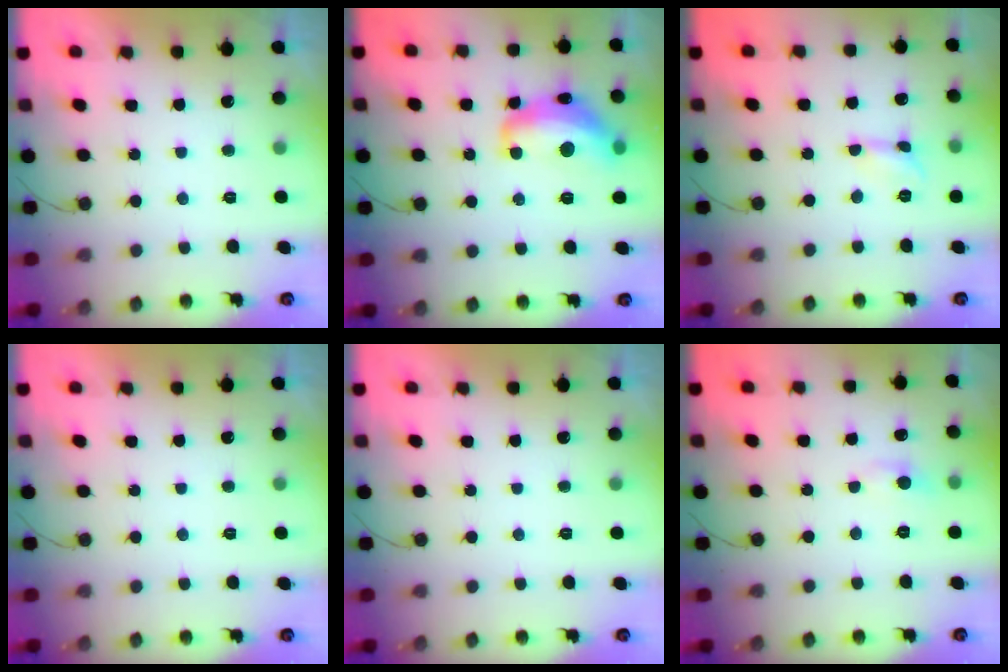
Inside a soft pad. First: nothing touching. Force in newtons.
{"total": 14.4, "press": 14.3, "slide": 1.1}
{"total": 2.5, "press": 2.5, "slide": 0.3}
{"total": 0.0}
{"total": 0.0}
{"total": 3.2, "press": 3.2, "slide": 0.4}